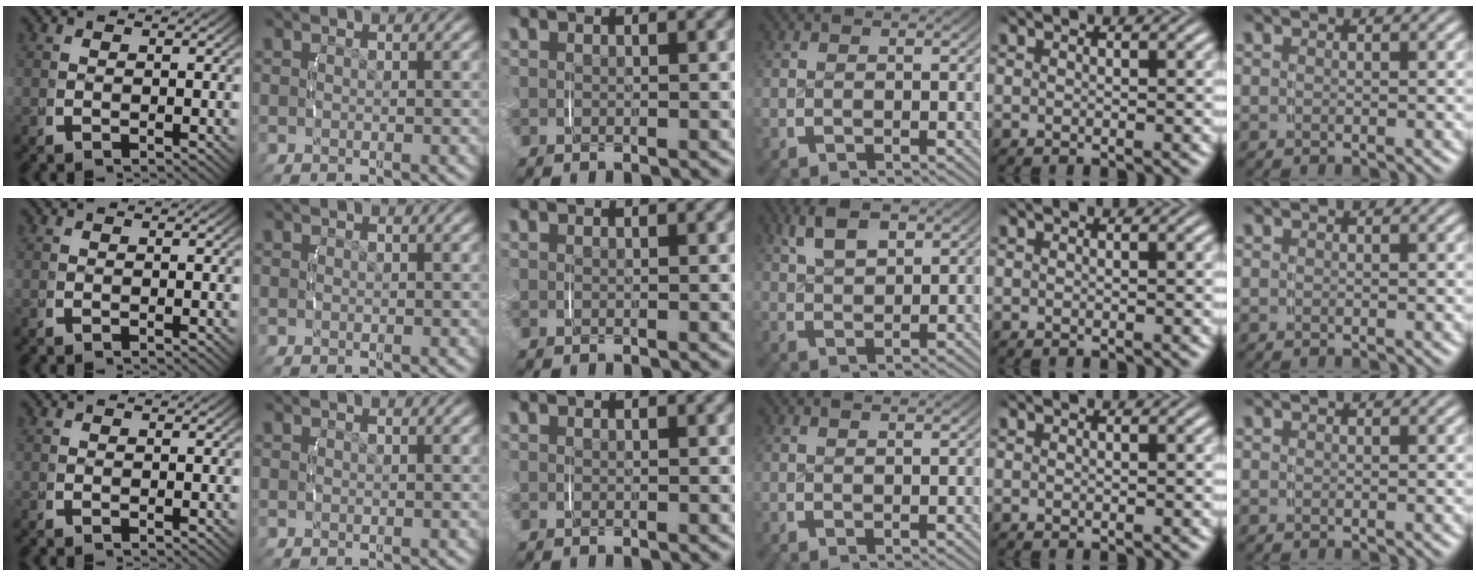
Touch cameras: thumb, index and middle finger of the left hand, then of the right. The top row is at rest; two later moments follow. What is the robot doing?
{"motion": "lift_and_place", "object": "string"}